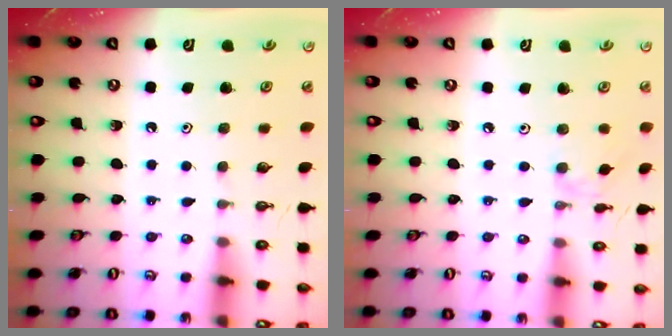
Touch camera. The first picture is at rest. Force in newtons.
{"total": 1.3, "press": 1.2, "slide": 0.4}